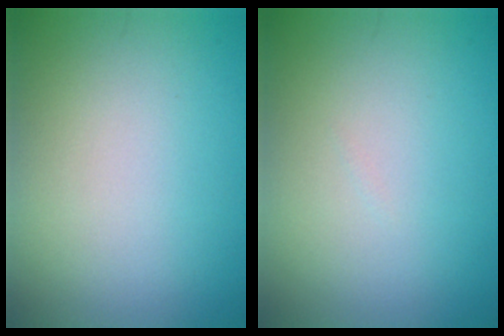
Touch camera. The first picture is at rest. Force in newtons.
{"total": 0.0}